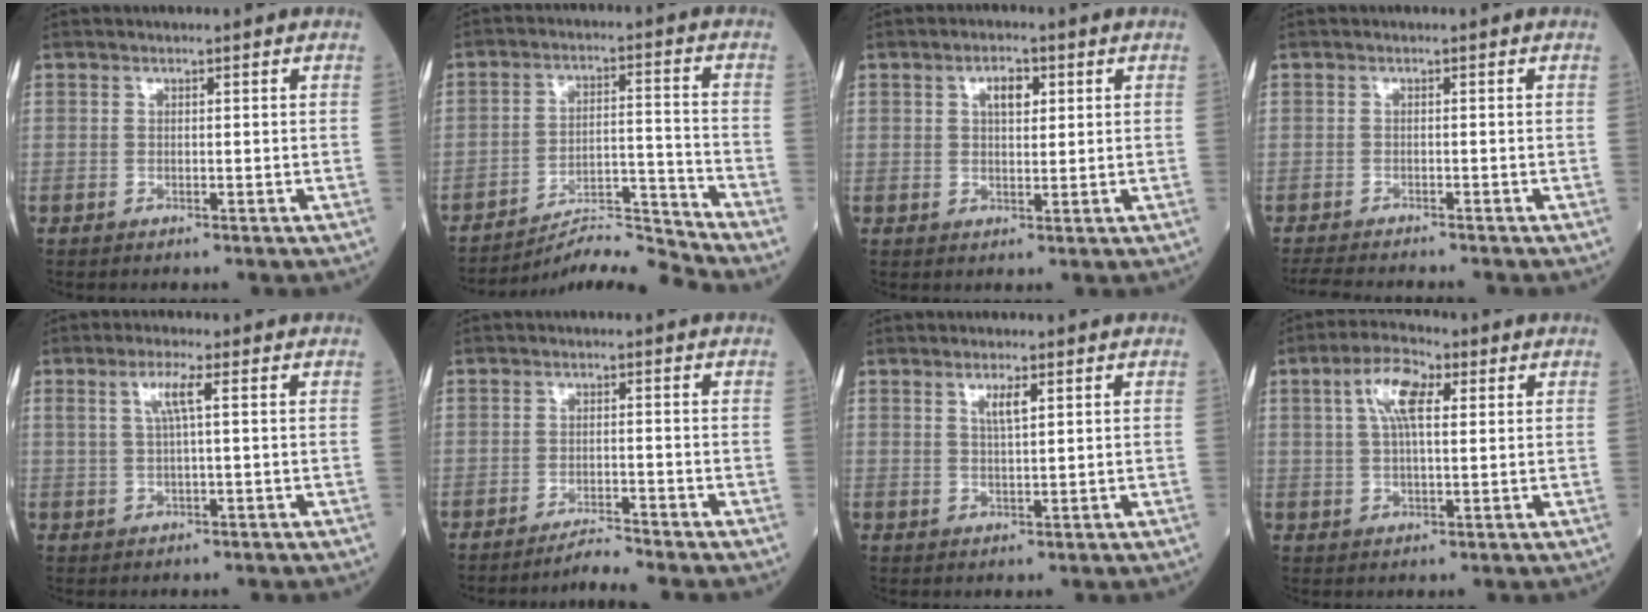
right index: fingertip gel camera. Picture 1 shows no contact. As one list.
[{"total": 9.1, "force": [-8.6, -2.8, 0.0], "torque": [0.003, 0.027, -0.151]}, {"total": 3.6, "force": [1.4, 1.7, 2.9], "torque": [-0.050, 0.004, 0.021]}, {"total": 4.7, "force": [-4.5, 0.5, 1.4], "torque": [-0.023, -0.018, -0.076]}, {"total": 3.6, "force": [1.1, 0.1, 3.5], "torque": [-0.074, 0.009, 0.022]}, {"total": 3.8, "force": [-3.4, -1.6, 0.3], "torque": [-0.006, -0.015, -0.060]}, {"total": 2.7, "force": [1.3, 0.4, 2.3], "torque": [-0.047, 0.000, 0.022]}, {"total": 7.3, "force": [2.5, 2.5, 6.4], "torque": [-0.128, 0.018, 0.045]}]